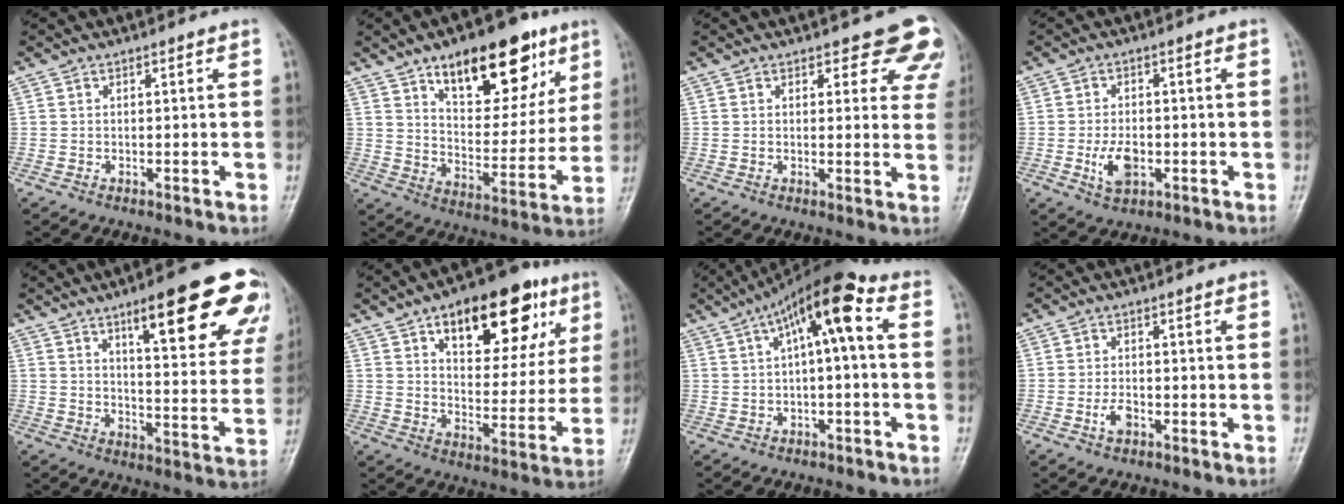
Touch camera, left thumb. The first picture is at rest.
{"total": 20.5, "force": [11.3, 9.6, 14.1], "torque": [-0.149, -0.046, 0.176]}
{"total": 8.2, "force": [6.4, 3.7, 3.6], "torque": [0.007, -0.031, 0.054]}
{"total": 5.8, "force": [-1.6, 3.5, 4.4], "torque": [-0.074, 0.002, -0.025]}
{"total": 21.2, "force": [11.9, 5.5, 16.7], "torque": [-0.184, -0.040, 0.161]}
{"total": 21.1, "force": [10.2, 10.2, 15.4], "torque": [-0.166, -0.023, 0.151]}
{"total": 10.1, "force": [1.9, 2.7, 9.5], "torque": [-0.163, 0.047, 0.024]}
{"total": 2.8, "force": [-1.3, 1.6, 1.9], "torque": [-0.038, 0.008, -0.024]}